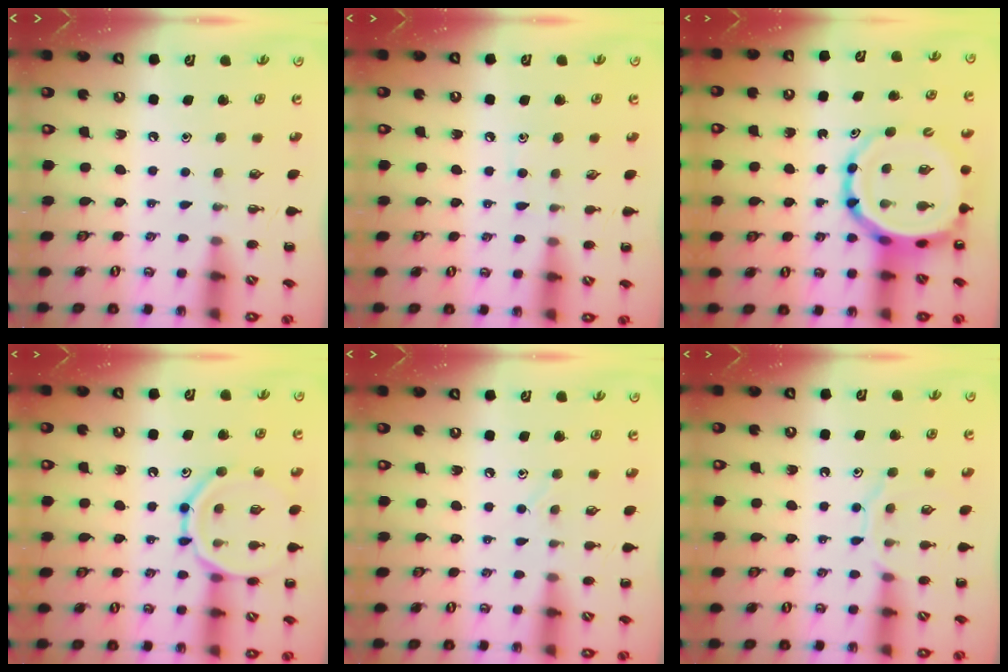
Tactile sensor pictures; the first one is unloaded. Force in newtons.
{"total": 6.0, "press": 5.6, "slide": 2.1}
{"total": 11.3, "press": 10.8, "slide": 3.1}
{"total": 13.6, "press": 13.5, "slide": 1.0}
{"total": 4.5, "press": 4.3, "slide": 1.3}
{"total": 8.5, "press": 8.4, "slide": 0.6}